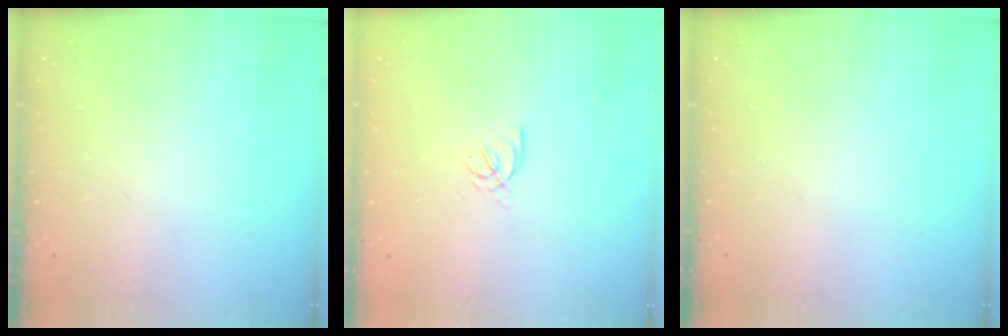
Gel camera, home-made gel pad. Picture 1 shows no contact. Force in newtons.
{"total": 3.6, "press": 3.6, "slide": 0.2}
{"total": 0.0}